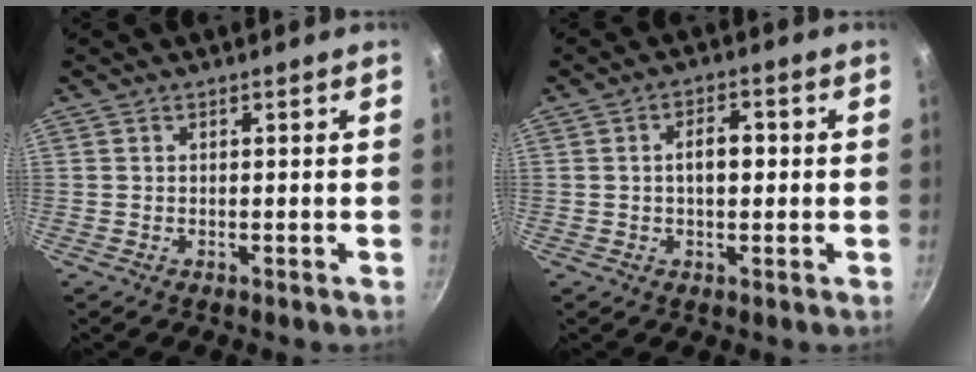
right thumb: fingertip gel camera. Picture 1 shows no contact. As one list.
[{"total": 4.7, "force": [0.2, 2.6, 3.8], "torque": [-0.056, 0.011, -0.001]}]